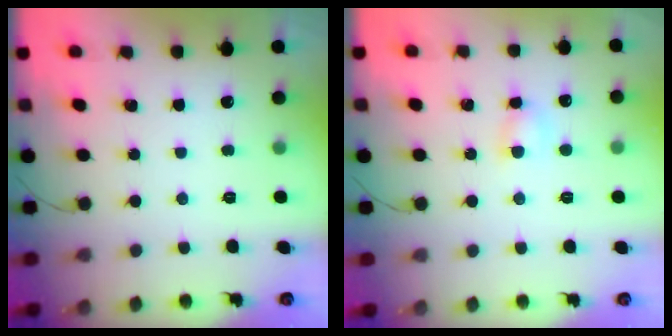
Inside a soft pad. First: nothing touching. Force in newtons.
{"total": 3.9, "press": 3.7, "slide": 1.2}